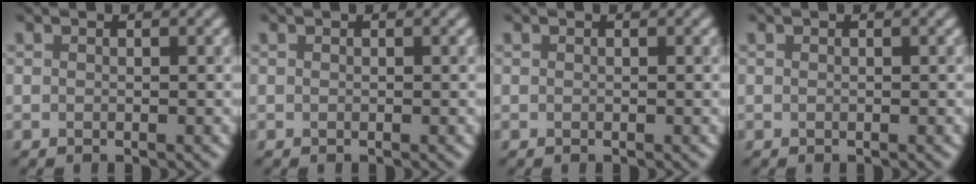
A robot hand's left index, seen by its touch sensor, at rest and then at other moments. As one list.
[{"total": 0.0}, {"total": 0.0}, {"total": 0.0}]